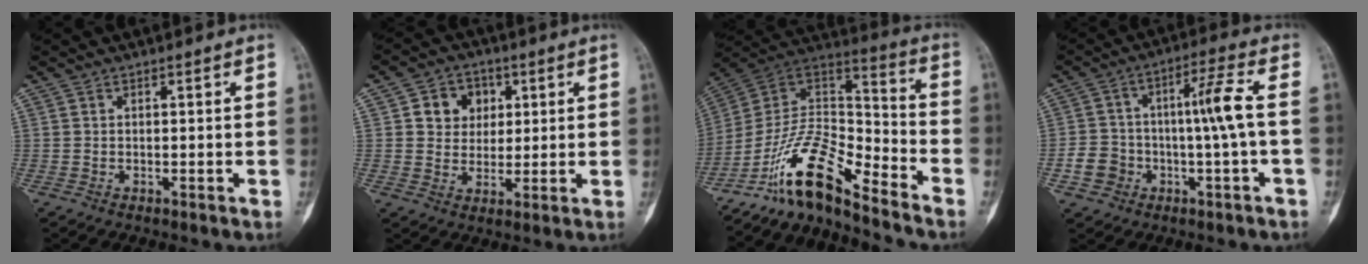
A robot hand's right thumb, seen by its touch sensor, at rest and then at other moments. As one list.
[{"total": 7.6, "force": [2.2, 6.6, 3.2], "torque": [-0.012, -0.002, 0.034]}, {"total": 15.5, "force": [-12.0, 4.2, 8.9], "torque": [-0.152, 0.105, -0.226]}, {"total": 10.2, "force": [-1.8, 4.0, 9.2], "torque": [-0.171, 0.047, -0.023]}]